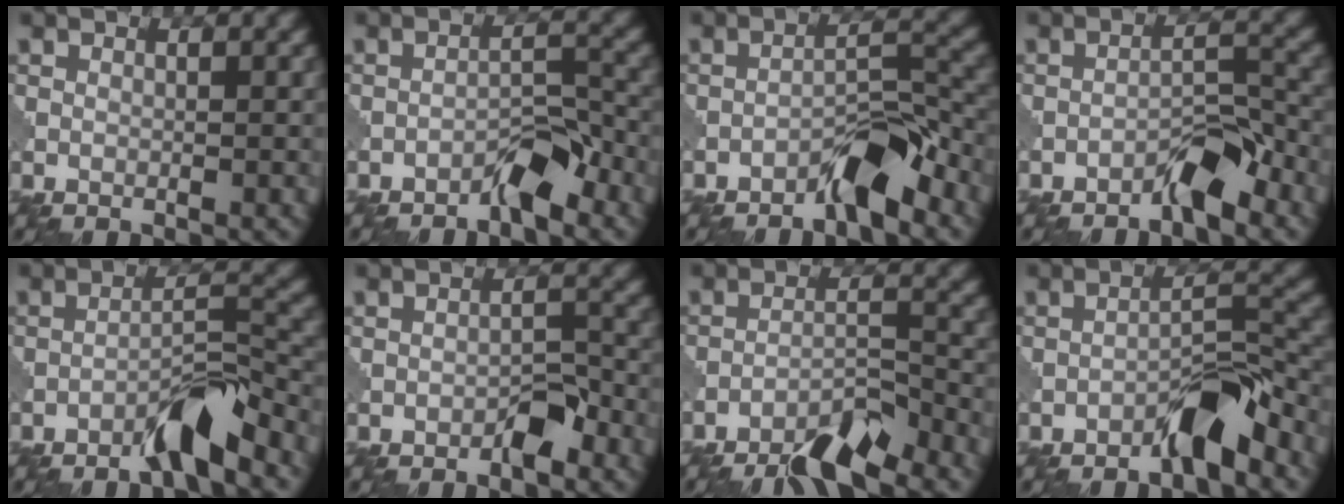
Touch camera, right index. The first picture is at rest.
{"total": 3.0, "force": [-2.4, 0.6, 1.7], "torque": [-0.025, 0.016, -0.043]}
{"total": 4.2, "force": [-3.1, 0.9, 2.7], "torque": [-0.042, 0.021, -0.056]}
{"total": 3.3, "force": [-2.6, 0.6, 2.0], "torque": [-0.029, 0.017, -0.046]}
{"total": 4.6, "force": [-3.3, 0.5, 3.1], "torque": [-0.052, 0.016, -0.064]}
{"total": 2.4, "force": [-1.6, 0.8, 1.7], "torque": [-0.020, 0.010, -0.028]}
{"total": 5.7, "force": [-4.6, 0.8, 3.2], "torque": [-0.055, 0.003, -0.084]}
{"total": 4.6, "force": [-3.2, 1.0, 3.2], "torque": [-0.050, 0.020, -0.058]}